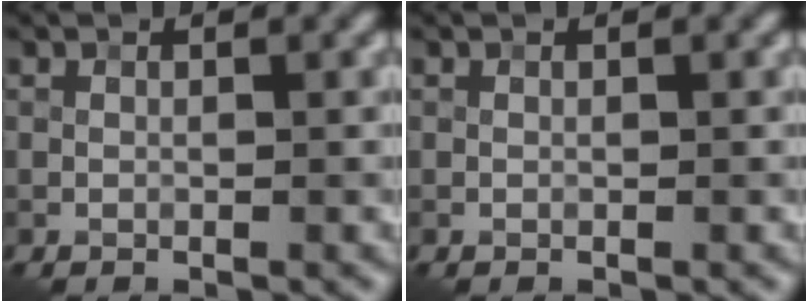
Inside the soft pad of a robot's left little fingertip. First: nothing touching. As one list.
[{"total": 0.0}]